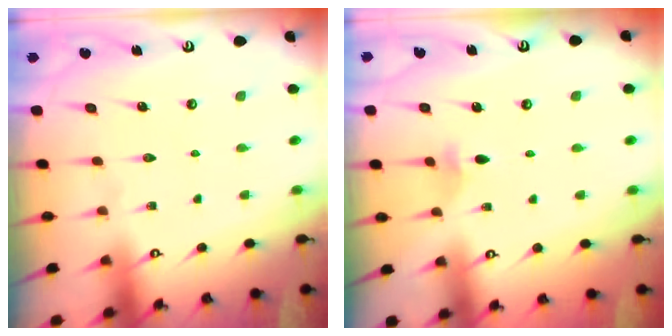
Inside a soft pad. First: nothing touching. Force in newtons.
{"total": 3.0, "press": 2.9, "slide": 0.7}